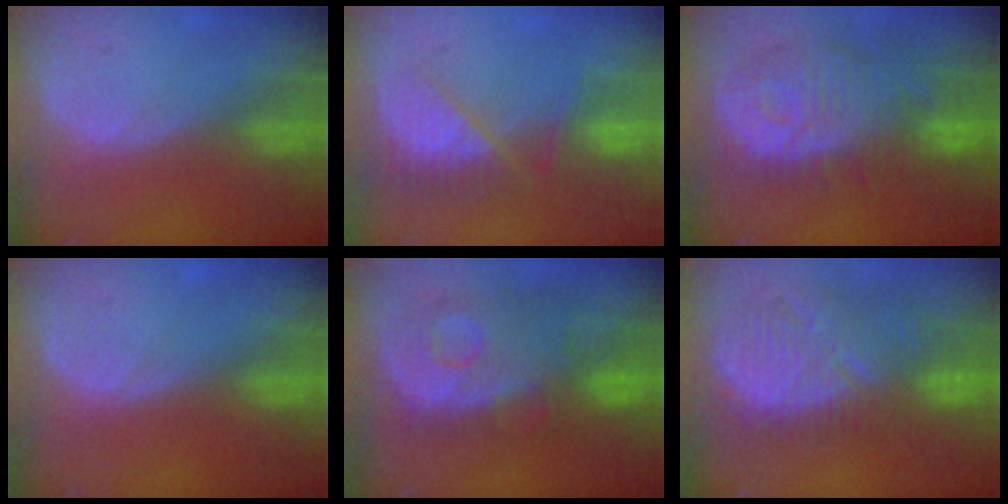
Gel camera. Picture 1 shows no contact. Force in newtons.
{"total": 8.0, "press": 7.1, "slide": 3.6}
{"total": 12.3, "press": 11.1, "slide": 5.2}
{"total": 0.0}
{"total": 11.2, "press": 9.7, "slide": 5.6}
{"total": 12.2, "press": 11.3, "slide": 4.5}